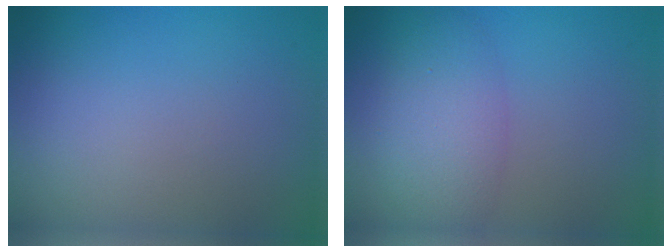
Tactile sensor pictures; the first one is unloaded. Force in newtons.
{"total": 4.2, "press": 4.1, "slide": 0.3}